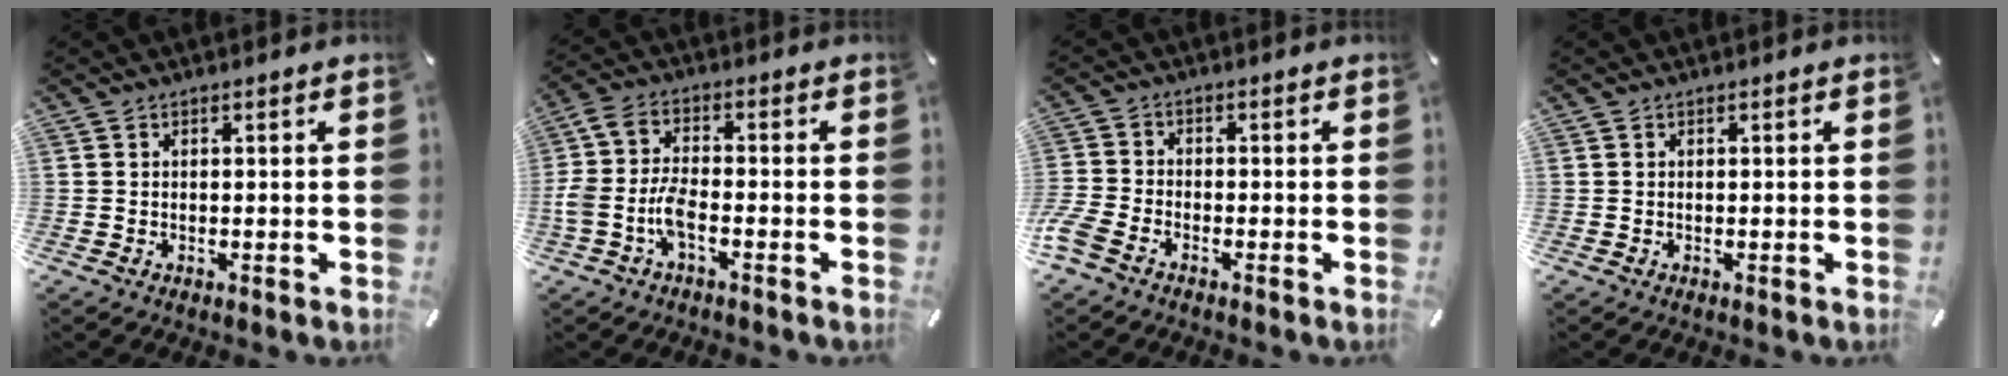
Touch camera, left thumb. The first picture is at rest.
{"total": 7.6, "force": [-3.1, 3.3, 6.0], "torque": [-0.130, 0.002, -0.057]}
{"total": 3.8, "force": [-2.8, 1.9, 1.8], "torque": [-0.060, 0.004, -0.060]}
{"total": 0.0}